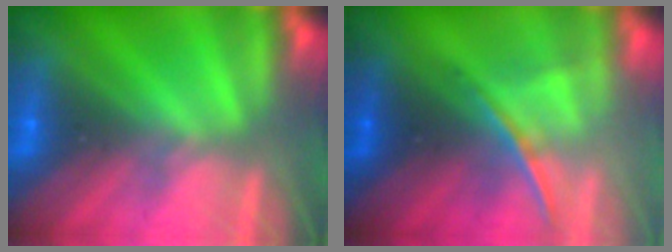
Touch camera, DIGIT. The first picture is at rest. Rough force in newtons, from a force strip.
{"total": 1.7}